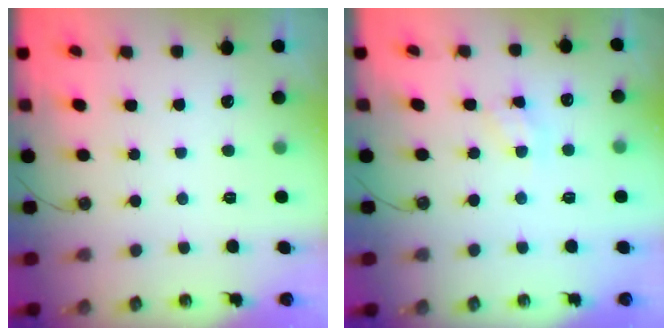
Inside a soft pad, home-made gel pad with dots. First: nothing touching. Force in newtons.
{"total": 4.8, "press": 4.7, "slide": 0.8}